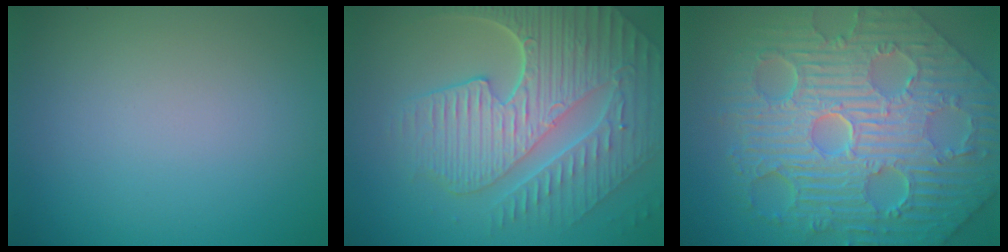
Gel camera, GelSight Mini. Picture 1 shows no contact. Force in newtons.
{"total": 9.4, "press": 6.4, "slide": 6.9}
{"total": 12.5, "press": 8.2, "slide": 9.5}